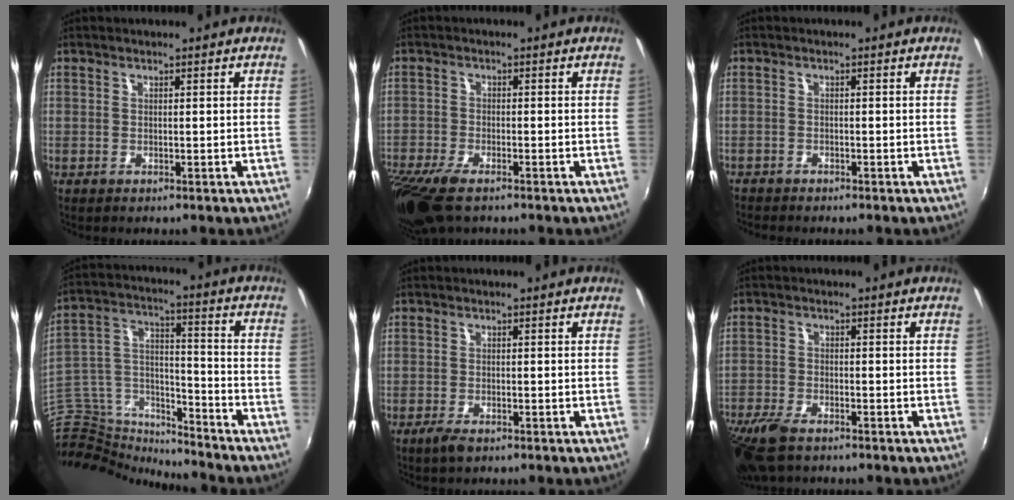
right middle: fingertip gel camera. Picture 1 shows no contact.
{"total": 10.5, "force": [-7.6, 3.5, 6.4], "torque": [-0.160, -0.046, -0.144]}
{"total": 1.7, "force": [-1.7, 0.5, 0.1], "torque": [-0.013, -0.003, -0.035]}
{"total": 16.9, "force": [-14.6, 5.6, 6.5], "torque": [-0.154, 0.009, -0.260]}
{"total": 2.6, "force": [-1.8, 1.0, 1.7], "torque": [-0.039, -0.007, -0.035]}
{"total": 9.2, "force": [-6.8, 3.4, 5.2], "torque": [-0.137, -0.031, -0.132]}